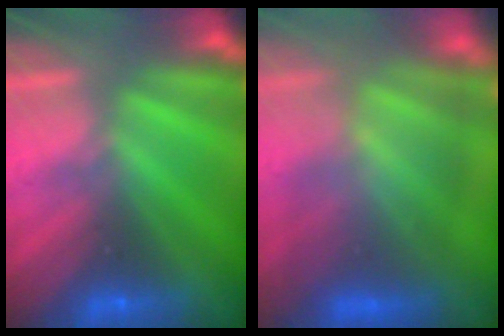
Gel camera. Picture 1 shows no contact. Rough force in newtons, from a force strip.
{"total": 9.1}